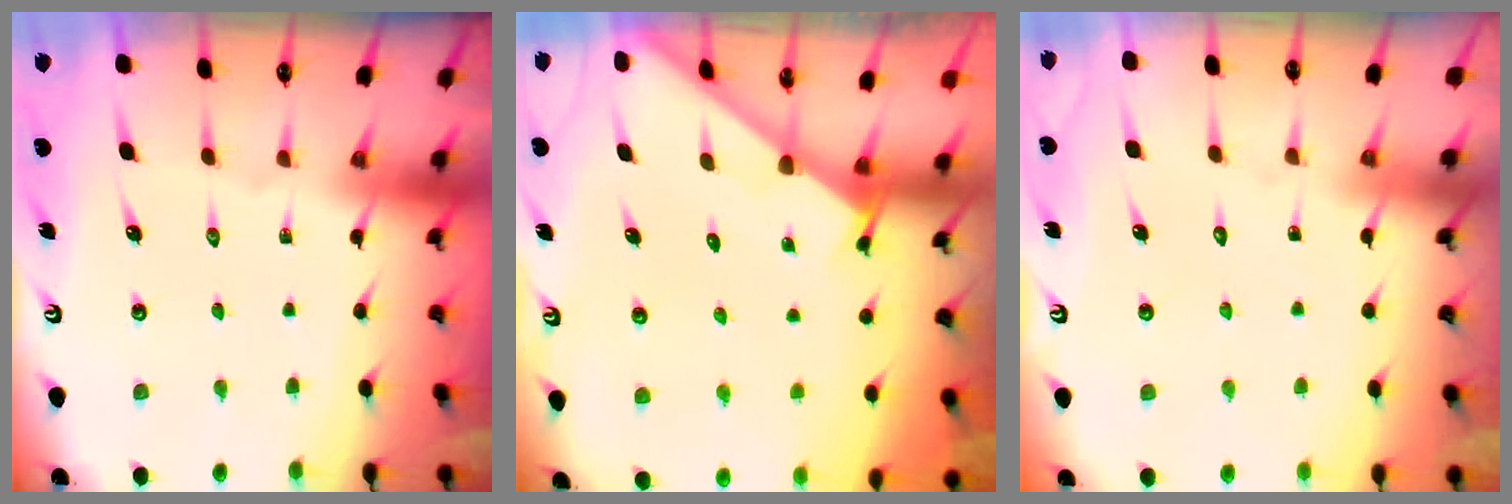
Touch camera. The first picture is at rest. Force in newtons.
{"total": 2.7, "press": 2.7, "slide": 0.2}
{"total": 5.0, "press": 5.0, "slide": 0.4}